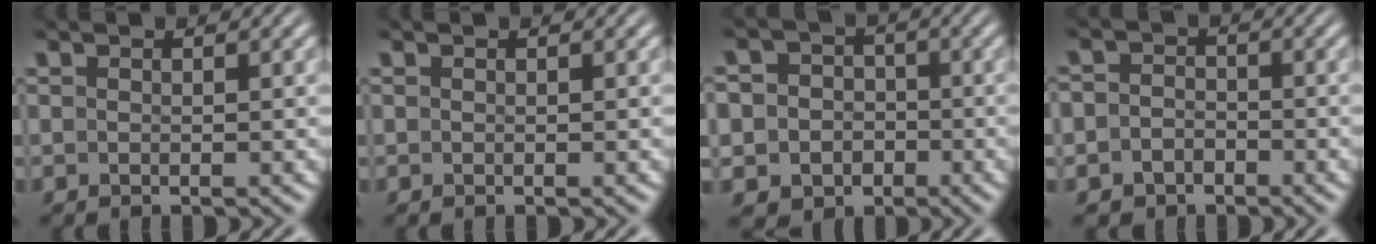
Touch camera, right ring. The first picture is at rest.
{"total": 0.0}
{"total": 10.5, "force": [-2.6, 9.6, 3.4], "torque": [-0.078, -0.044, -0.041]}
{"total": 4.6, "force": [-2.5, 3.8, 0.3], "torque": [-0.026, -0.021, -0.042]}